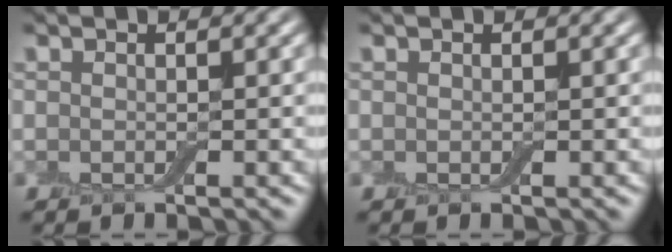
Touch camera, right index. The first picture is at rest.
{"total": 0.0}